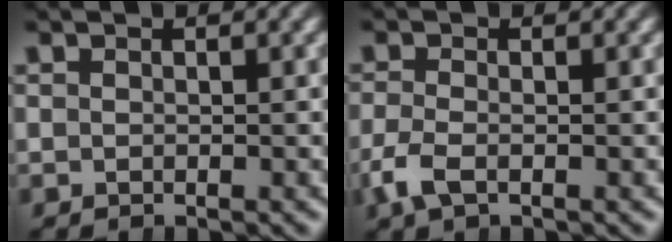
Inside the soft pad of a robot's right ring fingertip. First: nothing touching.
{"total": 2.5, "force": [-1.4, 1.1, 1.7], "torque": [-0.048, -0.014, -0.019]}